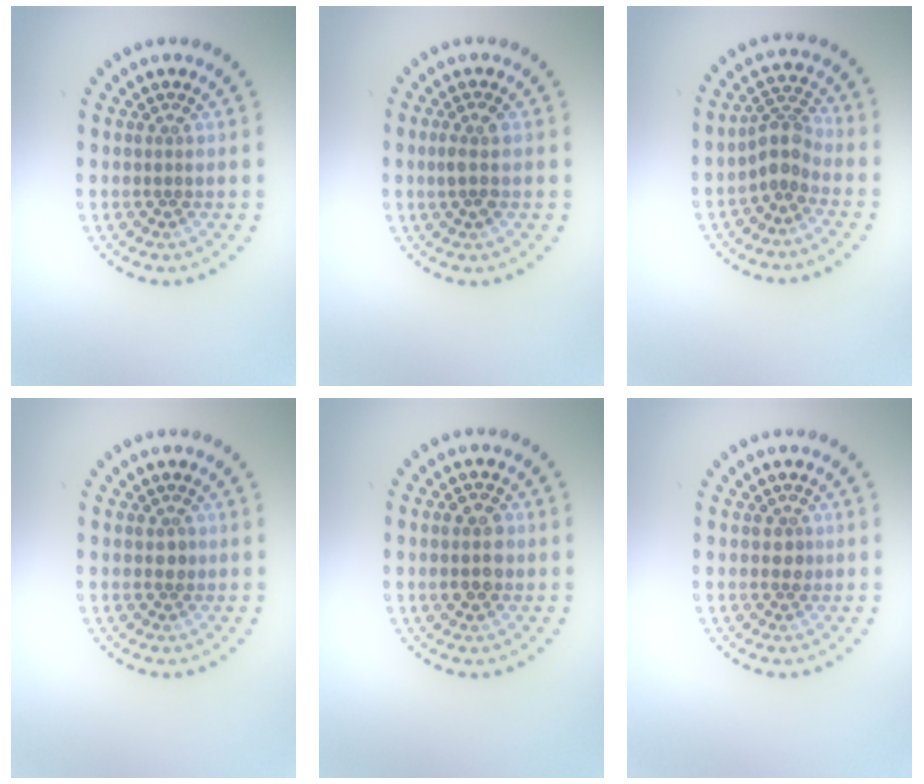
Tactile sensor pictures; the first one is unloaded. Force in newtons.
{"total": 1.6, "press": 1.6, "slide": 0.5}
{"total": 2.8, "press": 2.1, "slide": 1.8}
{"total": 0.8, "press": 0.8, "slide": 0.1}
{"total": 2.8, "press": 2.8, "slide": 0.1}
{"total": 1.1, "press": 1.0, "slide": 0.4}